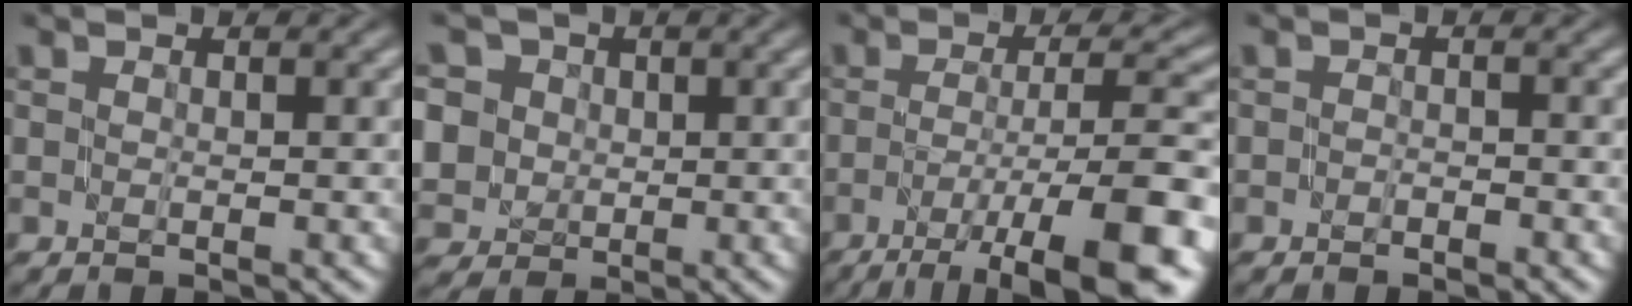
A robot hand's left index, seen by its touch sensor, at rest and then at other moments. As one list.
[{"total": 7.6, "force": [2.0, 6.6, 3.2], "torque": [-0.079, 0.021, 0.020]}, {"total": 12.1, "force": [-5.5, 3.0, 10.3], "torque": [-0.159, -0.009, -0.084]}, {"total": 0.9, "force": [-0.6, 0.5, 0.5], "torque": [-0.007, -0.001, -0.012]}]